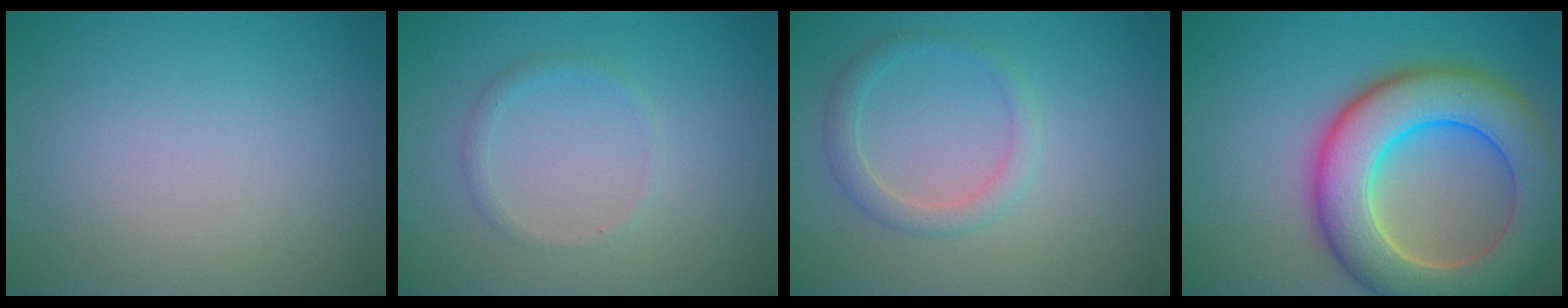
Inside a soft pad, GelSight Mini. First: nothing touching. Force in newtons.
{"total": 0.9, "press": 0.9, "slide": 0.1}
{"total": 2.0, "press": 2.0, "slide": 0.0}
{"total": 10.8, "press": 10.8, "slide": 0.7}